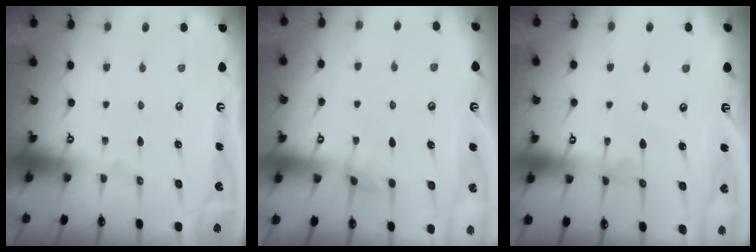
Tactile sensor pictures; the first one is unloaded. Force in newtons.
{"total": 2.7, "press": 2.7, "slide": 0.2}
{"total": 2.1, "press": 2.1, "slide": 0.0}